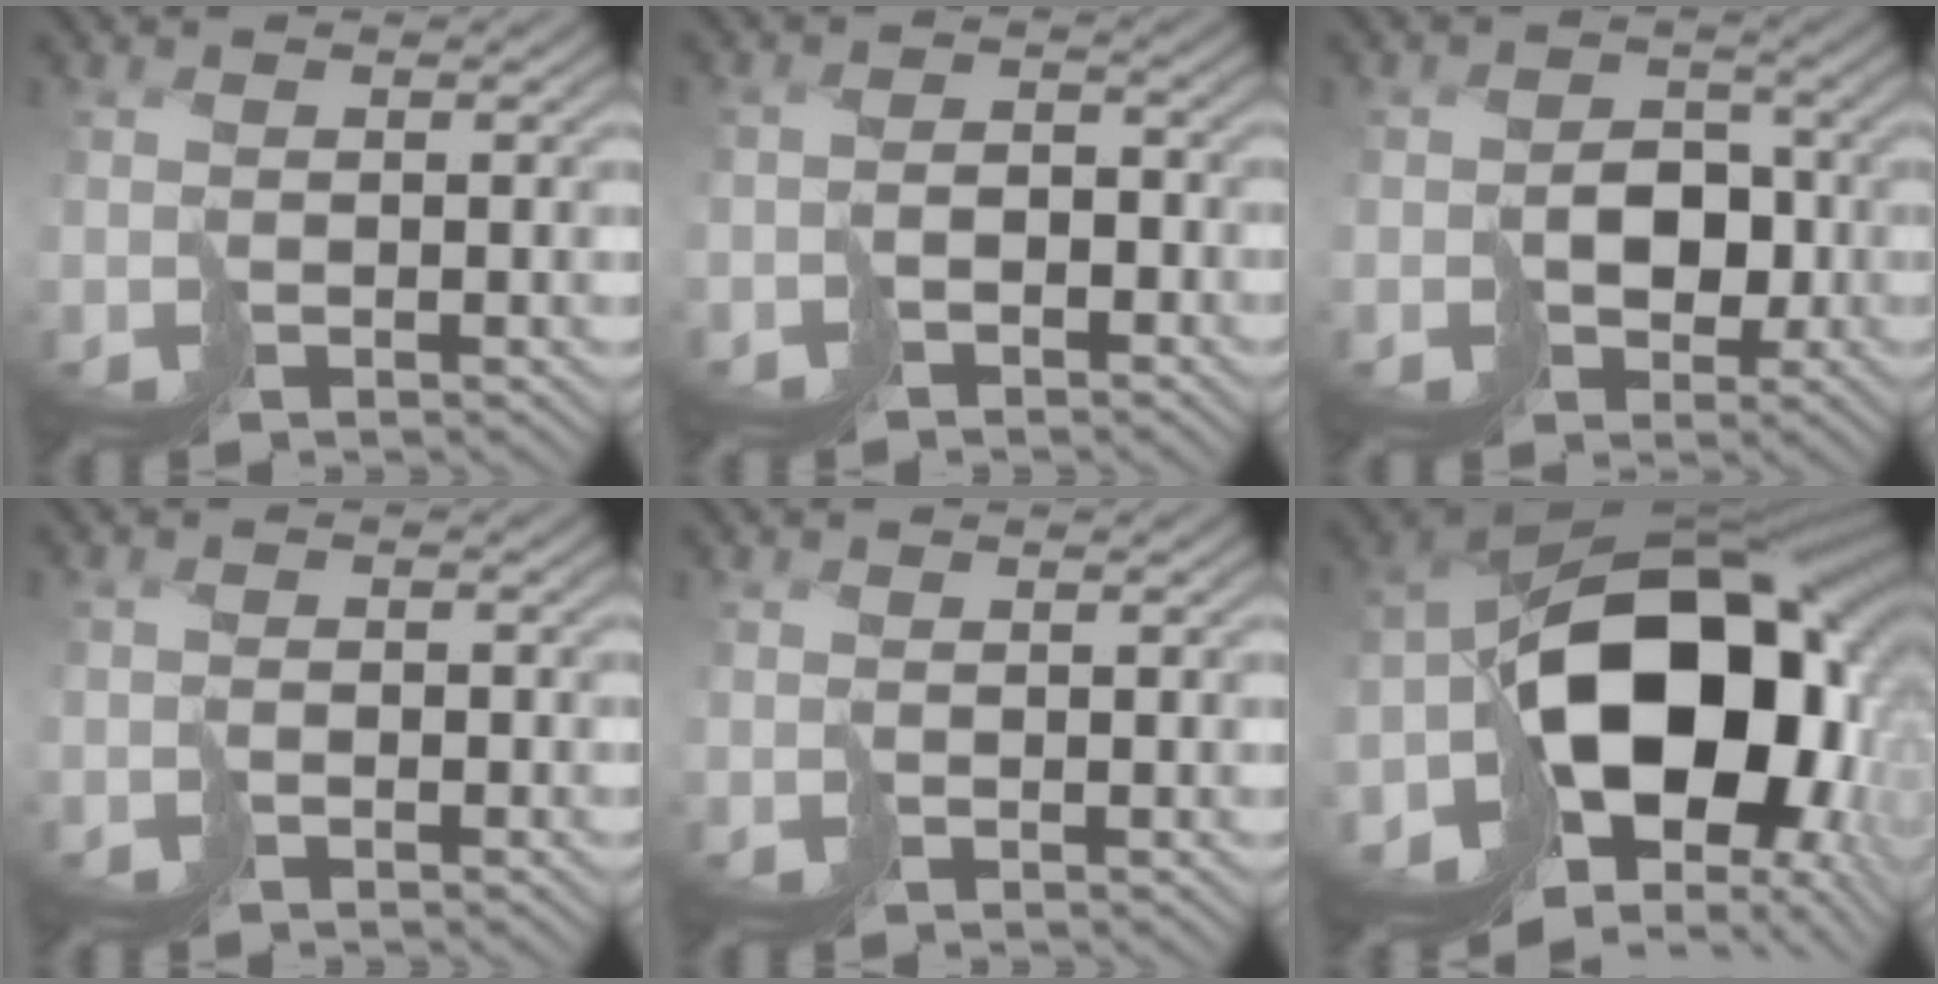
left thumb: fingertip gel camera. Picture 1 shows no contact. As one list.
[{"total": 3.0, "force": [-2.4, 1.7, 0.5], "torque": [0.004, -0.003, -0.047]}, {"total": 4.5, "force": [-1.6, 3.8, 1.8], "torque": [-0.012, 0.009, -0.026]}, {"total": 1.2, "force": [-1.0, 0.6, 0.1], "torque": [0.006, 0.003, -0.021]}, {"total": 0.0}, {"total": 19.9, "force": [-4.6, 12.7, 14.6], "torque": [-0.251, -0.037, -0.057]}]